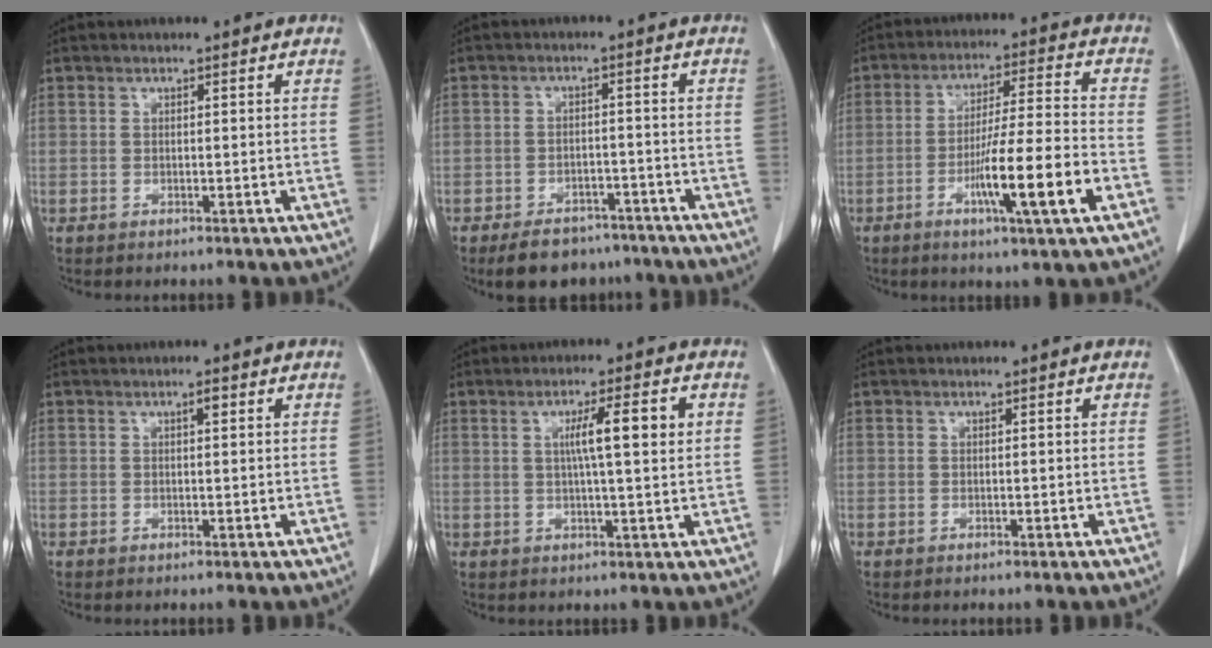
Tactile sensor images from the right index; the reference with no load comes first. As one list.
[{"total": 7.9, "force": [-6.3, 4.2, 2.2], "torque": [-0.024, 0.005, -0.092]}, {"total": 12.5, "force": [-4.7, -0.3, 11.6], "torque": [-0.201, -0.009, -0.079]}, {"total": 1.0, "force": [0.4, 0.2, 0.9], "torque": [-0.017, 0.002, 0.006]}, {"total": 6.9, "force": [1.6, 0.1, 6.7], "torque": [-0.112, 0.007, 0.024]}, {"total": 0.0}]